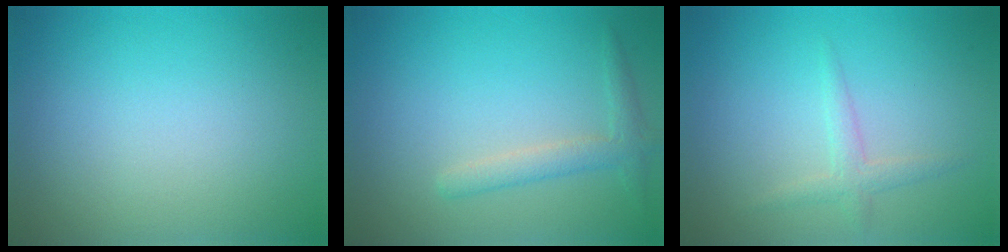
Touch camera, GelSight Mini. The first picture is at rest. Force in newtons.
{"total": 2.1, "press": 2.1, "slide": 0.0}
{"total": 1.6, "press": 1.6, "slide": 0.1}